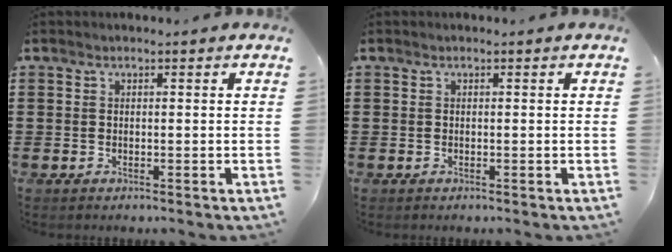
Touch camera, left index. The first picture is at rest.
{"total": 0.0}